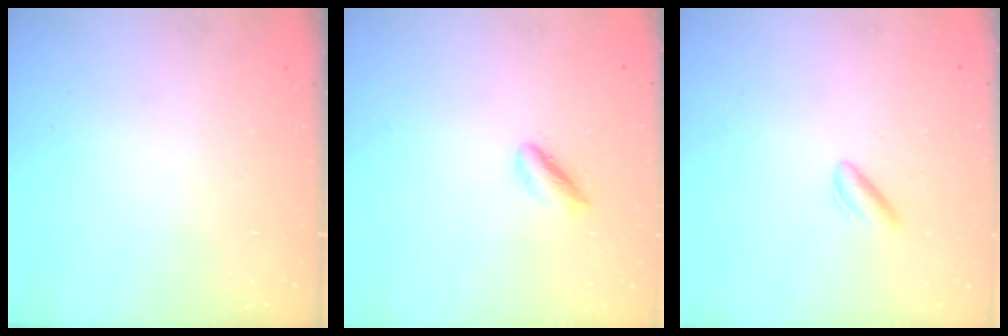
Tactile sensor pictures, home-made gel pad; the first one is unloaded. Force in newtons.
{"total": 1.9, "press": 1.8, "slide": 0.4}
{"total": 2.6, "press": 2.3, "slide": 1.4}